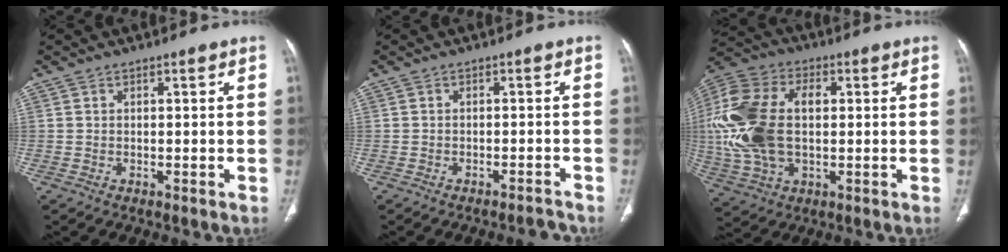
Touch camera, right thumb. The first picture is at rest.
{"total": 2.7, "force": [-2.7, 0.3, 0.6], "torque": [-0.010, 0.019, -0.032]}
{"total": 20.9, "force": [1.2, 12.6, 16.7], "torque": [-0.380, 0.010, 0.027]}